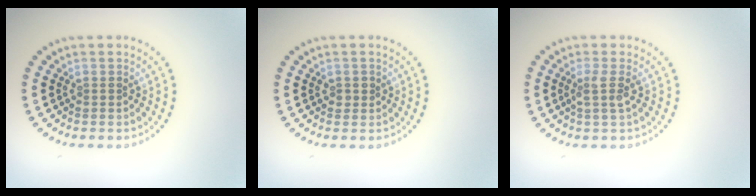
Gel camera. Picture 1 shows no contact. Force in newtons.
{"total": 0.8, "press": 0.8, "slide": 0.1}
{"total": 1.7, "press": 1.3, "slide": 1.2}